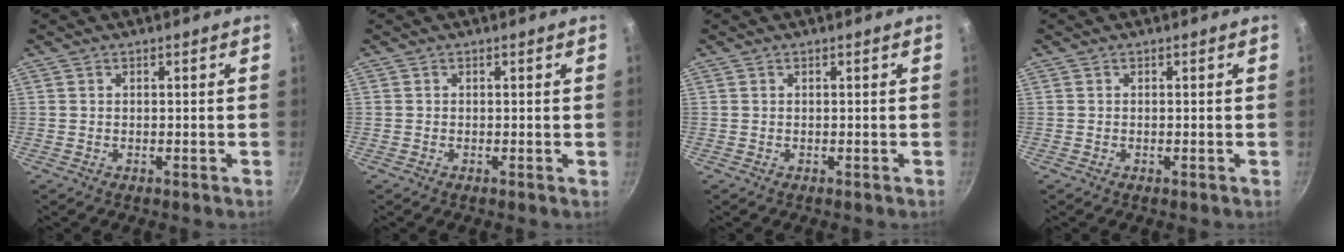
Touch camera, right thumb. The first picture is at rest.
{"total": 0.0}
{"total": 0.0}
{"total": 0.0}